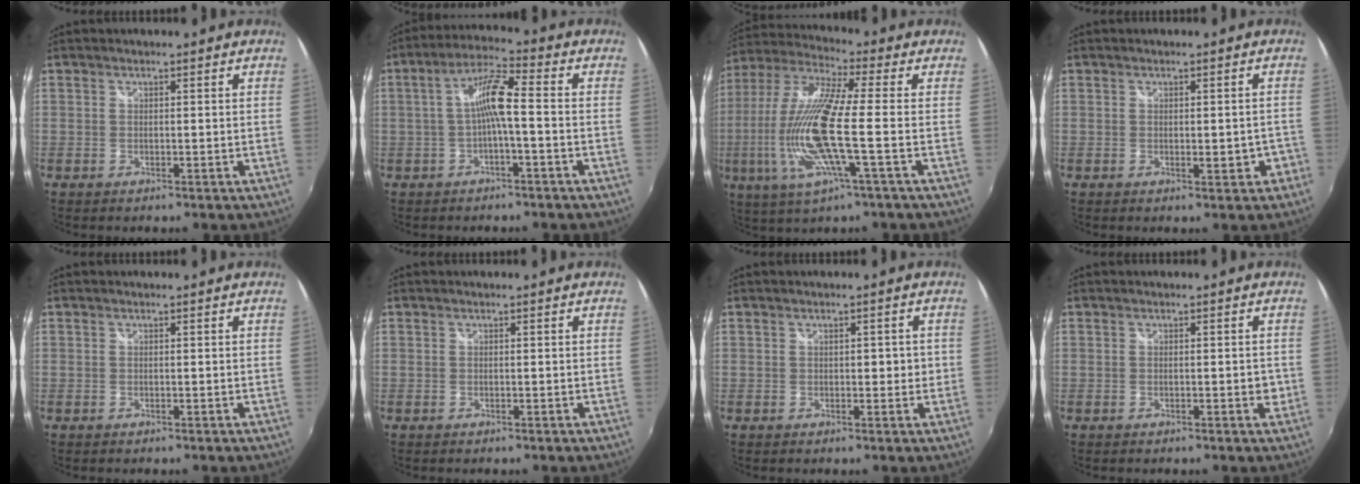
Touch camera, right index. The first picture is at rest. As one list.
[{"total": 6.9, "force": [-1.2, 0.6, 6.7], "torque": [-0.143, 0.017, -0.021]}, {"total": 17.9, "force": [-3.6, 1.9, 17.4], "torque": [-0.338, -0.016, -0.071]}, {"total": 2.9, "force": [-1.2, 1.4, 2.2], "torque": [-0.030, 0.005, -0.008]}, {"total": 0.0}, {"total": 0.0}, {"total": 2.0, "force": [0.0, 1.3, 1.5], "torque": [-0.017, 0.005, 0.001]}, {"total": 1.3, "force": [-0.1, 0.6, 1.2], "torque": [-0.012, 0.006, 0.002]}]